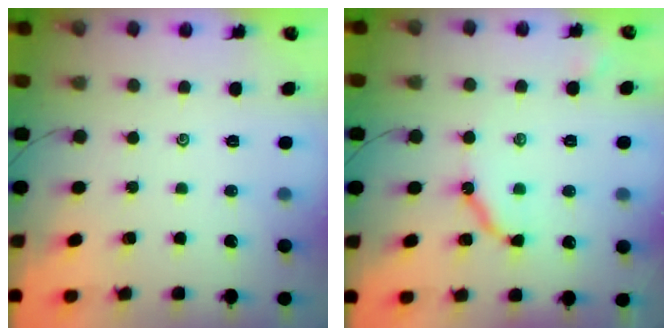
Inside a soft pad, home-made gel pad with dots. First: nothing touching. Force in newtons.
{"total": 9.3, "press": 9.2, "slide": 1.1}